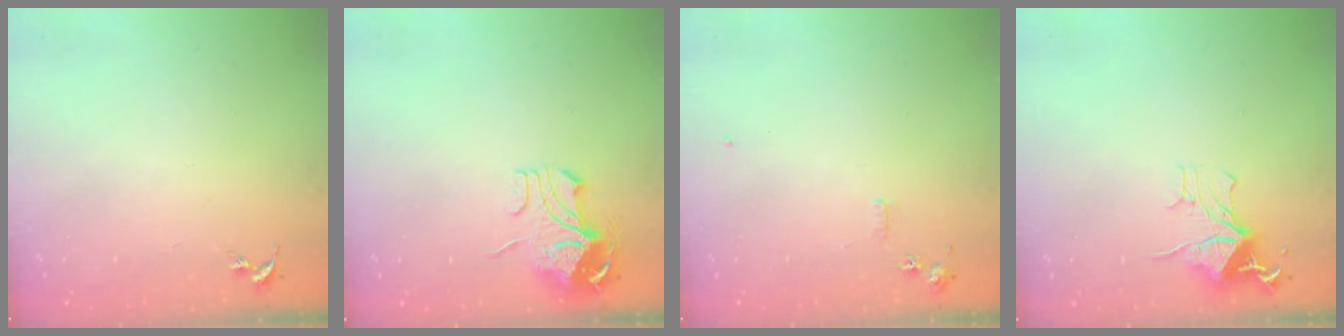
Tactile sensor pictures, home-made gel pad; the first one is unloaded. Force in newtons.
{"total": 10.0, "press": 9.9, "slide": 0.6}
{"total": 6.2, "press": 6.2, "slide": 0.8}
{"total": 11.3, "press": 11.3, "slide": 0.9}